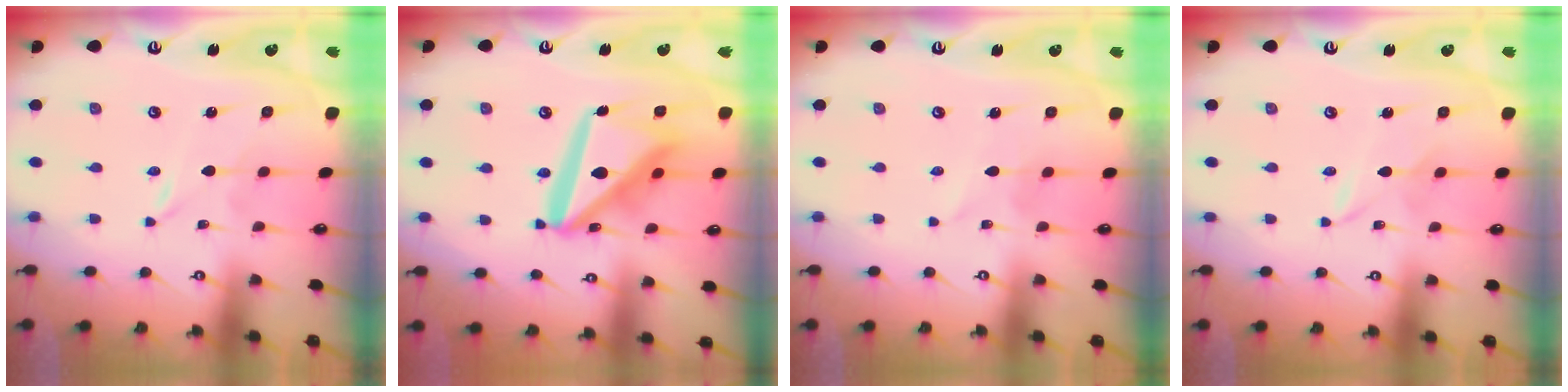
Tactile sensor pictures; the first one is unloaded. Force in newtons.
{"total": 20.6, "press": 20.5, "slide": 2.3}
{"total": 1.7, "press": 1.7, "slide": 0.2}
{"total": 1.5, "press": 1.5, "slide": 0.3}